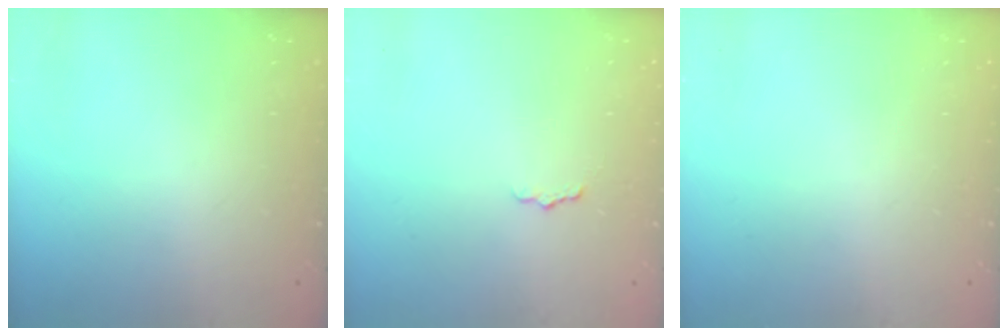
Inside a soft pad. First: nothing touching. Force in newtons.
{"total": 2.9, "press": 2.9, "slide": 0.3}
{"total": 0.0}